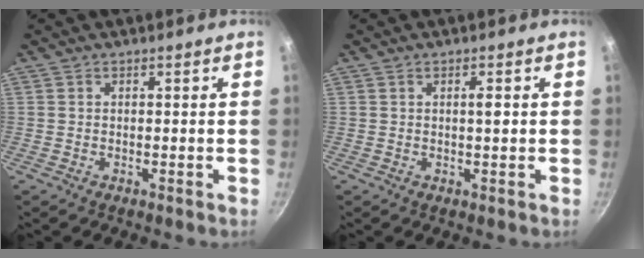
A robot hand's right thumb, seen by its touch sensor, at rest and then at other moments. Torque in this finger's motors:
{"motor_torque": [0.21, 0.69, 0.39, 0.10, 0.05]}